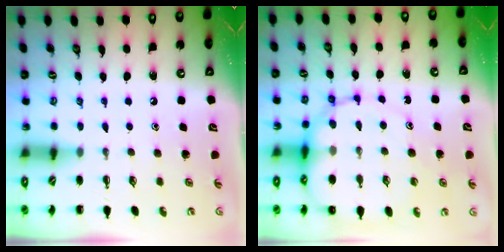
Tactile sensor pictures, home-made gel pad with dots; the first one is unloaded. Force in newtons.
{"total": 15.7, "press": 15.3, "slide": 3.7}